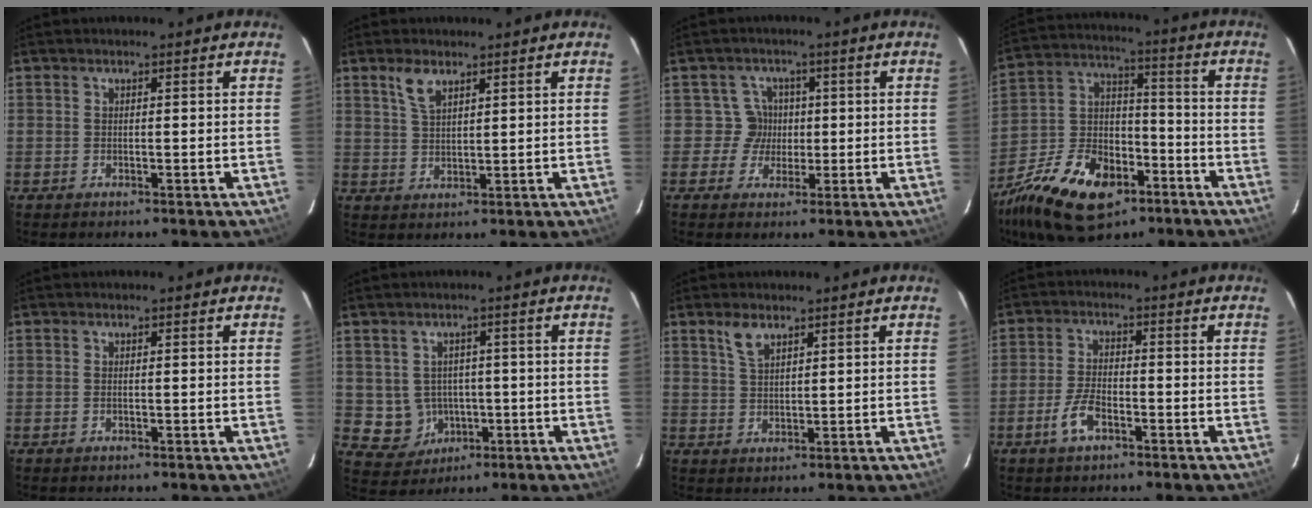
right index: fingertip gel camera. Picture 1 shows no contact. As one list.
[{"total": 4.1, "force": [2.7, 1.7, 2.6], "torque": [-0.051, 0.004, 0.055]}, {"total": 4.0, "force": [0.0, 4.0, -0.5], "torque": [0.018, 0.013, -0.002]}, {"total": 22.4, "force": [-13.0, 12.2, 13.6], "torque": [-0.292, -0.009, -0.216]}, {"total": 0.6, "force": [-0.1, 0.0, 0.6], "torque": [-0.013, 0.002, -0.003]}, {"total": 6.5, "force": [-0.7, 6.4, 1.2], "torque": [-0.042, 0.015, 0.013]}, {"total": 3.7, "force": [2.5, 1.6, 2.2], "torque": [-0.042, 0.004, 0.051]}, {"total": 5.3, "force": [-2.9, 2.2, 3.9], "torque": [-0.088, 0.003, -0.053]}]